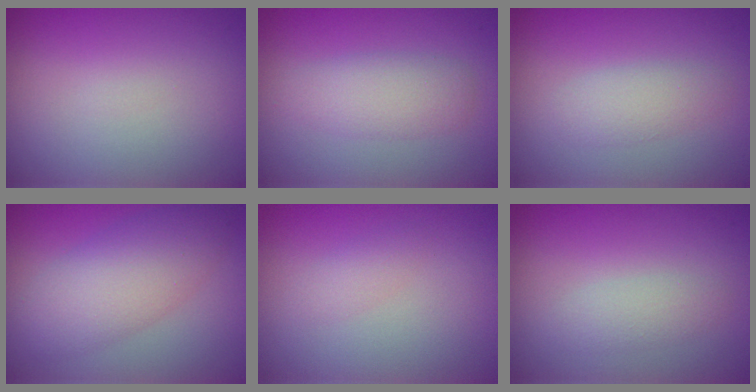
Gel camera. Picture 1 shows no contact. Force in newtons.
{"total": 2.8, "press": 2.8, "slide": 0.1}
{"total": 1.9, "press": 1.9, "slide": 0.0}
{"total": 5.6, "press": 5.6, "slide": 0.1}
{"total": 1.1, "press": 1.1, "slide": 0.0}
{"total": 1.5, "press": 1.5, "slide": 0.1}